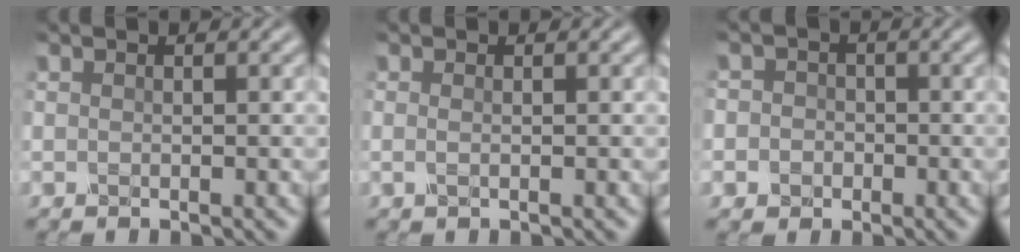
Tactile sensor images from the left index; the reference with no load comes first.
{"total": 0.6, "force": [0.0, 0.2, 0.6], "torque": [-0.014, -0.001, -0.001]}
{"total": 3.0, "force": [-0.4, 2.8, 0.8], "torque": [0.011, 0.012, -0.033]}